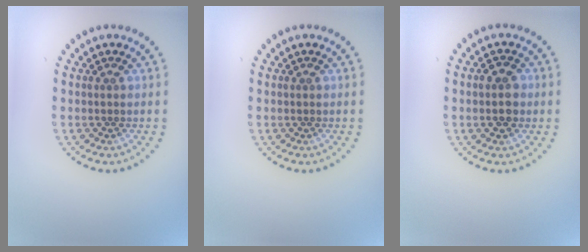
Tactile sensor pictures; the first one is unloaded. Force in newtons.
{"total": 0.0}
{"total": 3.1, "press": 3.1, "slide": 0.4}